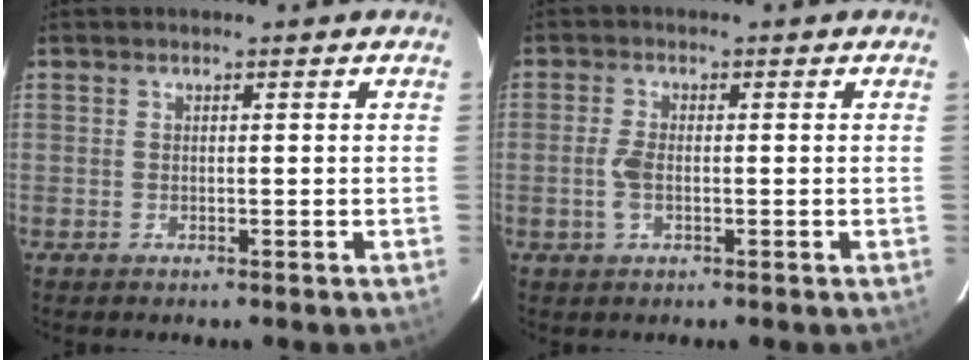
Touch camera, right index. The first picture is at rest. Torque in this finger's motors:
{"motor_torque": [0.28, 0.05, 0.36, 0.06]}